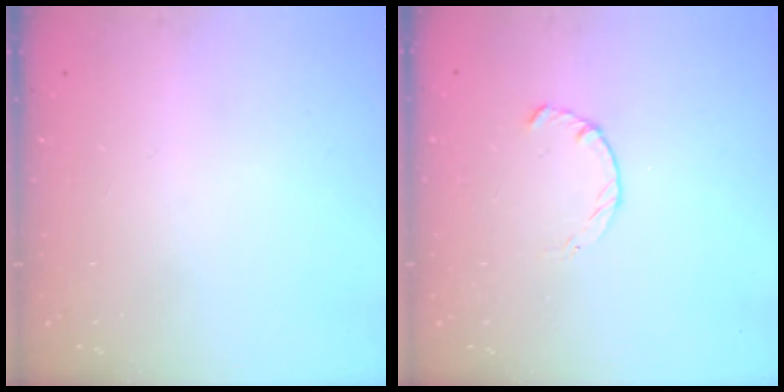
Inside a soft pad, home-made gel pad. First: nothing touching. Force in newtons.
{"total": 2.2, "press": 2.2, "slide": 0.4}